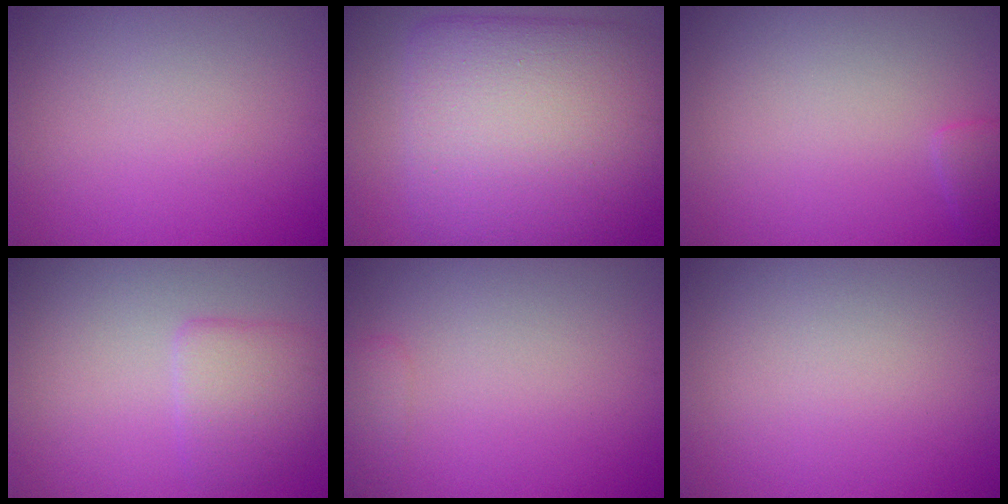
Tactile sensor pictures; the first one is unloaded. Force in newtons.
{"total": 13.4, "press": 13.4, "slide": 0.3}
{"total": 1.1, "press": 1.1, "slide": 0.1}
{"total": 2.9, "press": 2.9, "slide": 0.3}
{"total": 1.1, "press": 1.1, "slide": 0.1}
{"total": 0.0}